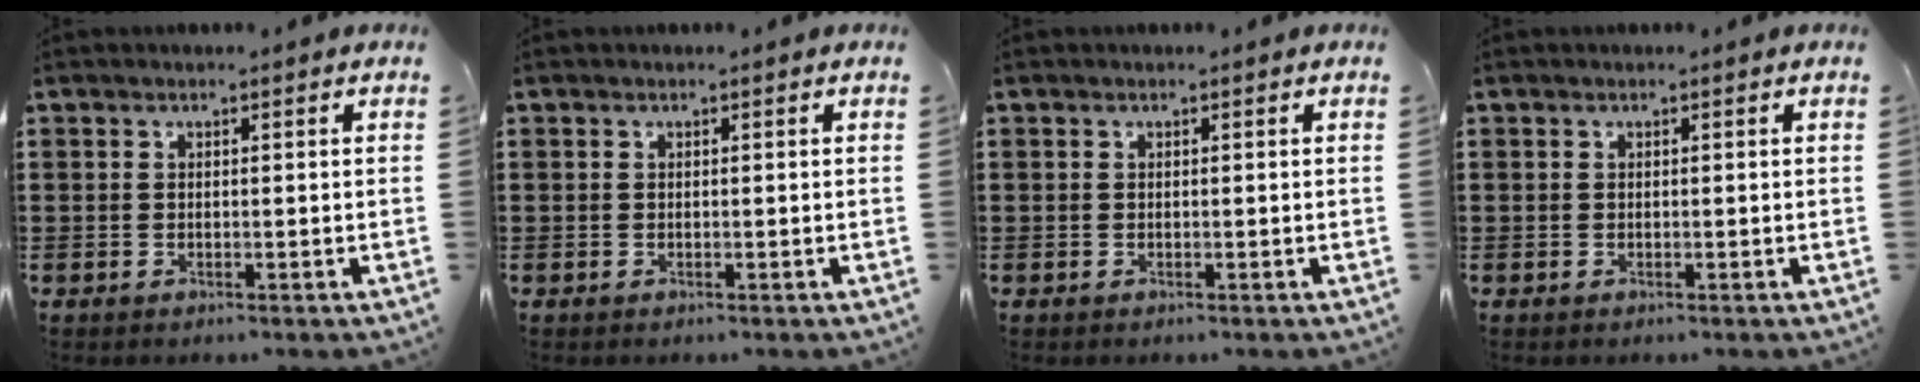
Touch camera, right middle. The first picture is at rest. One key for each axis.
{"total": 0.0}
{"total": 0.0}
{"total": 0.0}